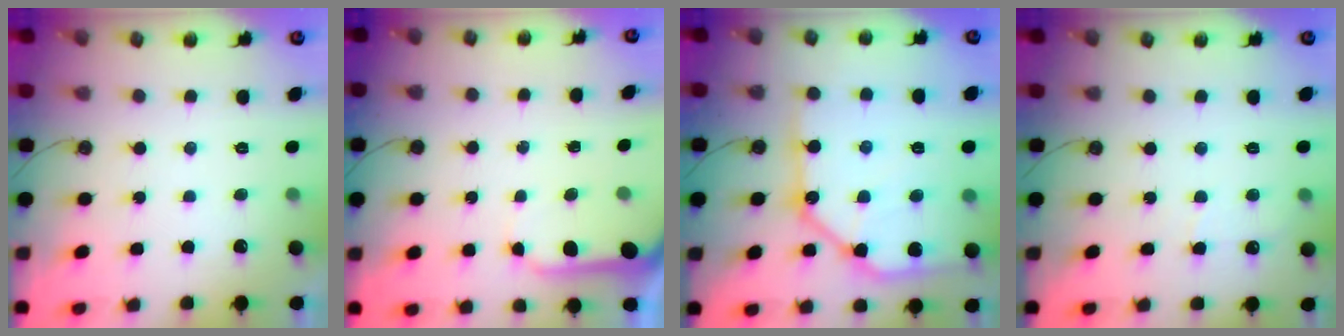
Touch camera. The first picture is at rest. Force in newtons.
{"total": 7.3, "press": 7.3, "slide": 0.7}
{"total": 18.2, "press": 18.1, "slide": 1.9}
{"total": 4.8, "press": 4.8, "slide": 0.6}